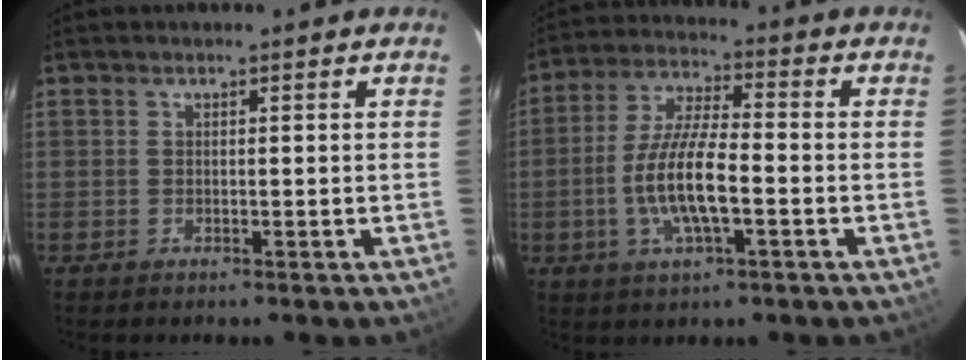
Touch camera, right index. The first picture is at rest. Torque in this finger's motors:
{"motor_torque": [1.69, -0.45, 1.01, 0.21]}